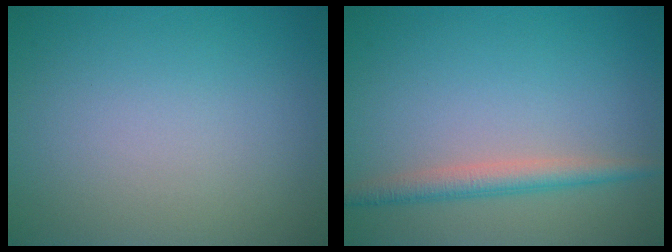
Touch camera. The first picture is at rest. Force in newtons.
{"total": 2.6, "press": 2.6, "slide": 0.1}